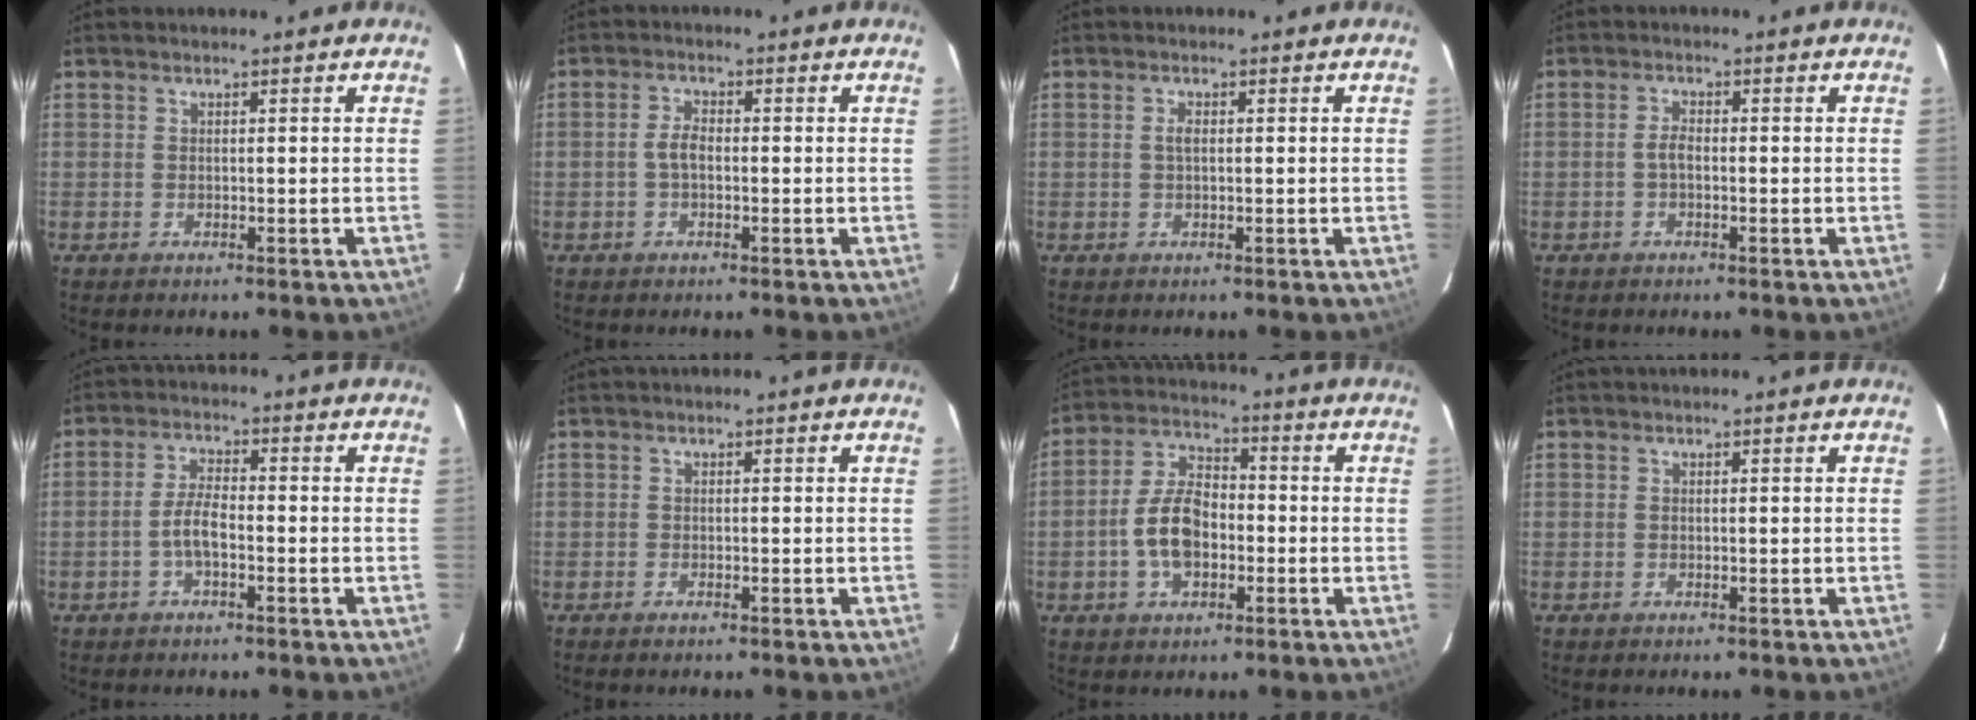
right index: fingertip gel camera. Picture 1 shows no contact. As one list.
[{"total": 2.9, "force": [-0.5, 1.4, 2.4], "torque": [-0.051, 0.007, -0.009]}, {"total": 1.2, "force": [0.1, 0.4, 1.1], "torque": [-0.023, 0.003, 0.000]}, {"total": 1.9, "force": [-0.5, 0.9, 1.6], "torque": [-0.035, 0.007, -0.010]}, {"total": 4.3, "force": [-1.7, 1.3, 3.7], "torque": [-0.080, 0.008, -0.031]}, {"total": 0.5, "force": [-0.5, 0.0, 0.2], "torque": [-0.007, -0.001, -0.010]}, {"total": 9.4, "force": [-2.3, 5.5, 7.3], "torque": [-0.147, 0.019, -0.037]}, {"total": 0.0}]